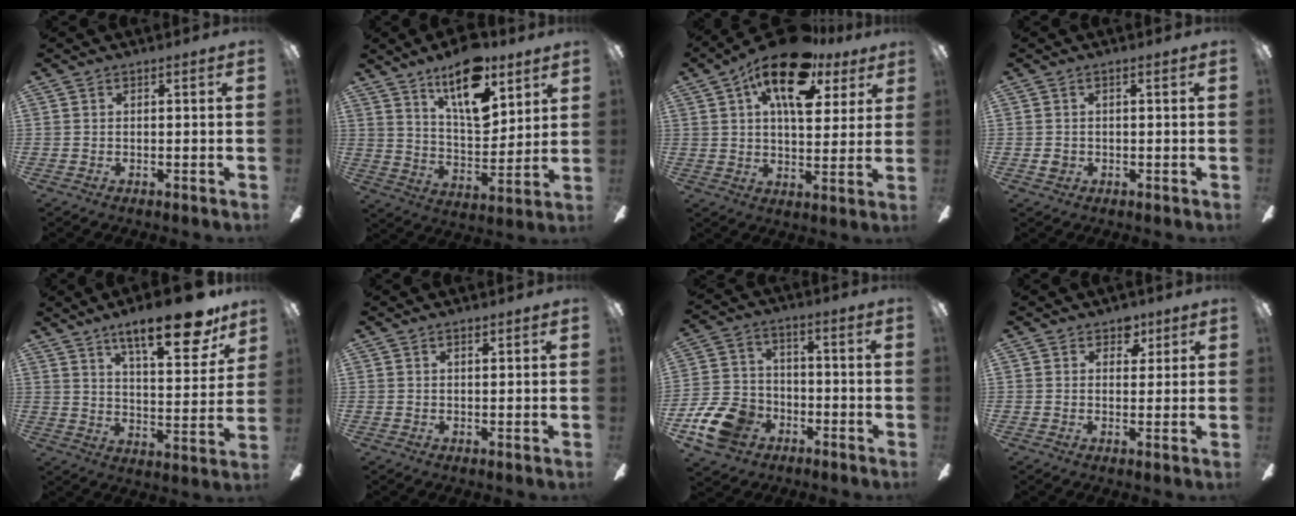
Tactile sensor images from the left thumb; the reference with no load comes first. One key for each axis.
{"total": 18.1, "fx": 11.4, "fy": 7.8, "fz": 11.7, "tx": -0.185, "ty": -0.057, "tz": 0.191}
{"total": 18.1, "fx": 9.8, "fy": 8.0, "fz": 12.9, "tx": -0.200, "ty": -0.033, "tz": 0.162}
{"total": 1.4, "fx": -0.2, "fy": 1.2, "fz": 0.8, "tx": -0.015, "ty": 0.004, "tz": -0.005}
{"total": 18.8, "fx": 12.9, "fy": 5.9, "fz": 12.4, "tx": -0.180, "ty": -0.077, "tz": 0.205}
{"total": 1.3, "fx": 1.0, "fy": 0.5, "fz": 0.7, "tx": -0.008, "ty": -0.002, "tz": 0.015}
{"total": 13.4, "fx": -6.6, "fy": 9.7, "fz": 6.5, "tx": -0.154, "ty": 0.049, "tz": -0.120}
{"total": 4.3, "fx": 2.9, "fy": 2.9, "fz": 1.5, "tx": -0.005, "ty": -0.010, "tz": 0.047}